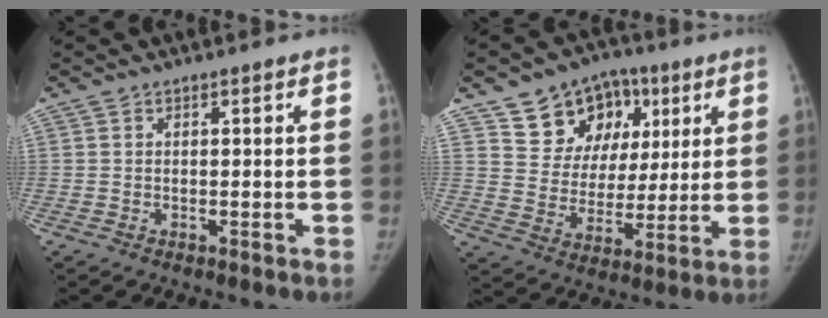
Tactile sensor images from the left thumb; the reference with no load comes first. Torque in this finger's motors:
{"motor_torque": [0.00, 0.03, 0.16, 0.12, 0.01]}